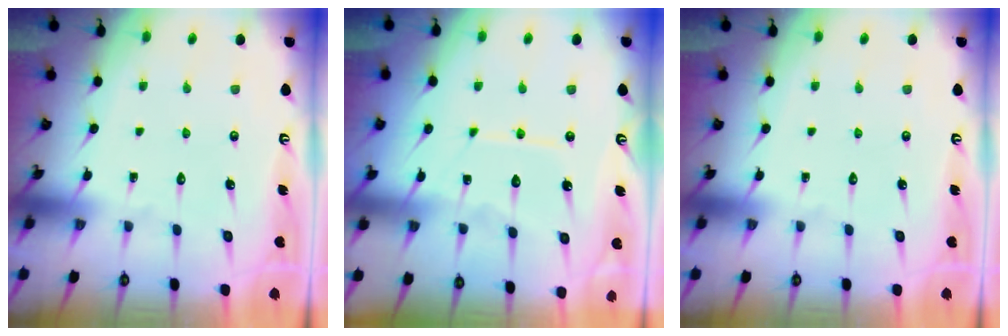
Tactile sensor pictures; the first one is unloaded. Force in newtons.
{"total": 9.3, "press": 9.3, "slide": 0.7}
{"total": 0.0}